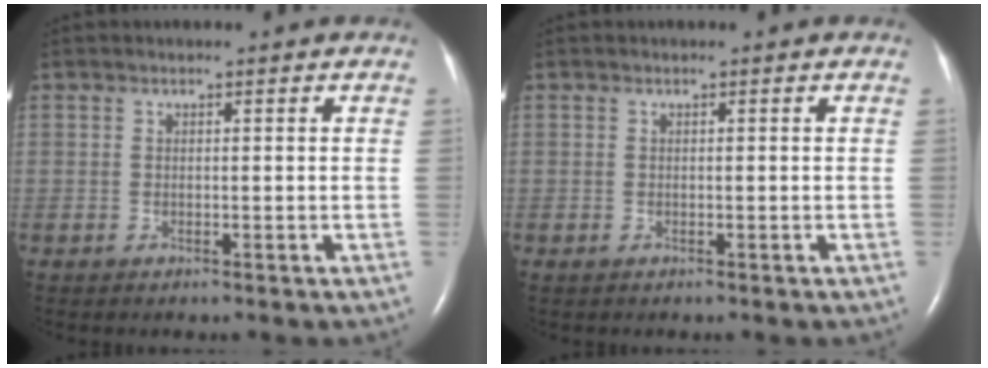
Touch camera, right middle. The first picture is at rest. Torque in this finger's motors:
{"motor_torque": [0.49, -0.47, -0.01, 0.01]}